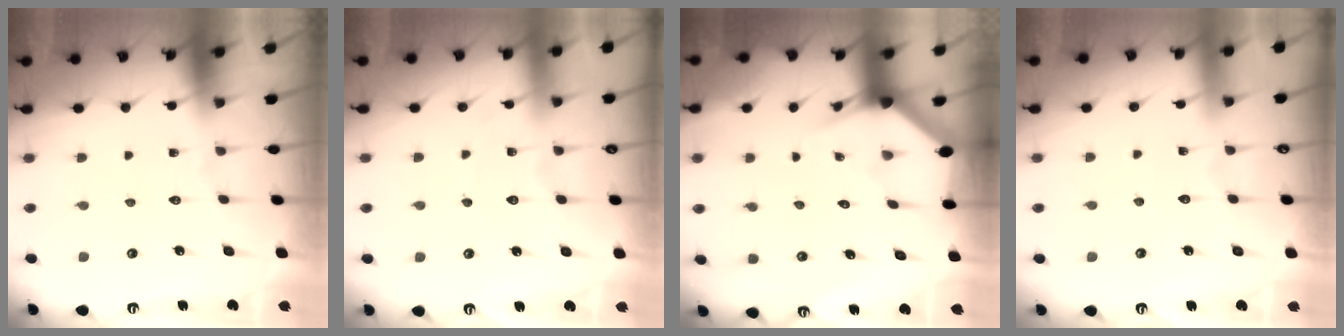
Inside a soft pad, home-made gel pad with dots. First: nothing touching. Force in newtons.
{"total": 3.3, "press": 3.3, "slide": 0.2}
{"total": 3.1, "press": 3.1, "slide": 0.1}
{"total": 3.0, "press": 2.9, "slide": 0.3}